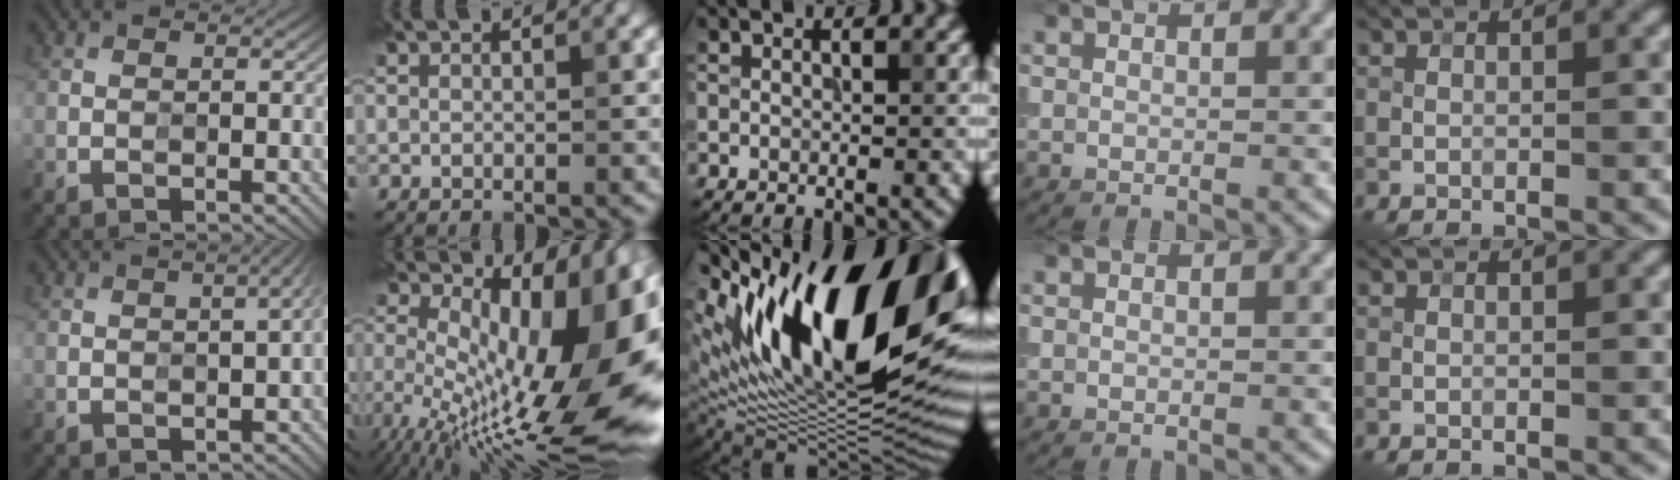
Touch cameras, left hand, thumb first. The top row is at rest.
{"thumb": {"total": 3.2, "force": [-0.2, 1.0, 3.0], "torque": [-0.028, 0.009, 0.001]}, "index": {"total": 15.8, "force": [-1.1, 6.0, 14.6], "torque": [-0.184, -0.009, -0.009]}, "middle": {"total": 18.8, "force": [8.2, 9.0, 14.3], "torque": [-0.228, 0.025, 0.145]}}